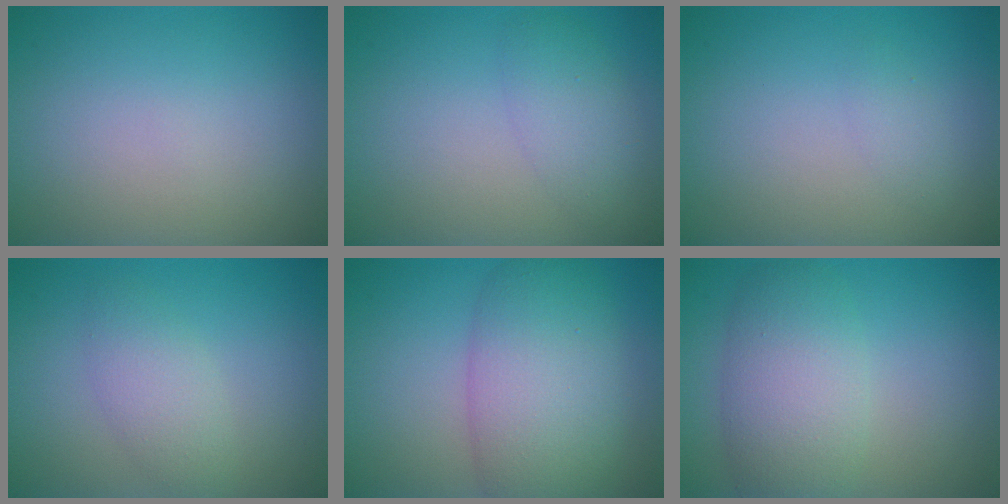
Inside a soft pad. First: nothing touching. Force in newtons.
{"total": 2.7, "press": 2.7, "slide": 0.1}
{"total": 0.9, "press": 0.9, "slide": 0.1}
{"total": 2.7, "press": 2.6, "slide": 0.0}
{"total": 8.3, "press": 8.3, "slide": 0.2}
{"total": 5.6, "press": 5.6, "slide": 0.4}